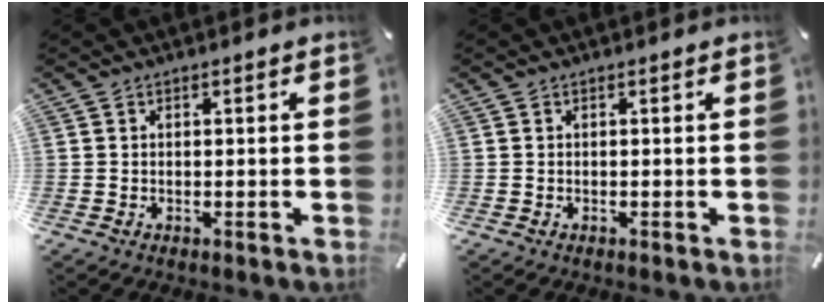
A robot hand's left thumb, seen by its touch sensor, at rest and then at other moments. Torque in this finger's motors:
{"motor_torque": [-0.10, 0.10, 0.05, 0.05, 0.00]}